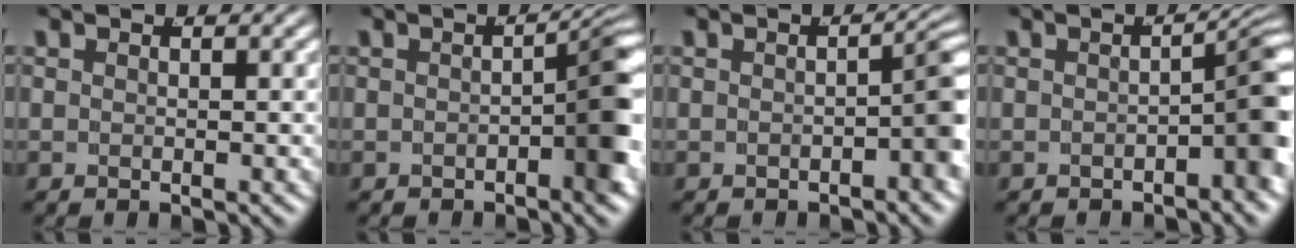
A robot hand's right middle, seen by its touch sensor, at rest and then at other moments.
{"total": 4.4, "force": [-1.1, 1.3, 4.0], "torque": [-0.042, 0.001, -0.019]}
{"total": 3.2, "force": [-1.1, 0.9, 2.9], "torque": [-0.031, 0.001, -0.015]}
{"total": 4.5, "force": [-1.4, 1.4, 4.0], "torque": [-0.039, 0.002, -0.021]}